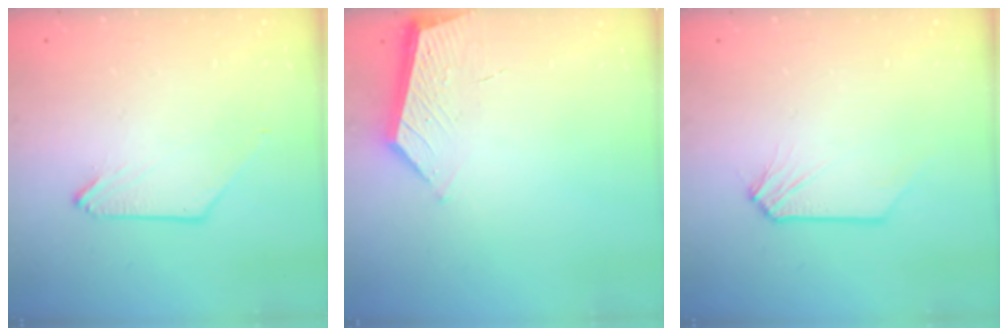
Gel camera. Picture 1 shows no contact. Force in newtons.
{"total": 4.0, "press": 4.0, "slide": 0.4}
{"total": 0.0}